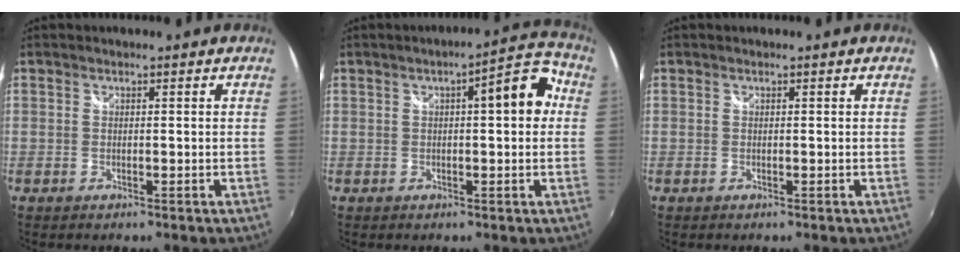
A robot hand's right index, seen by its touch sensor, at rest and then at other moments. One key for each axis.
{"total": 7.9, "fx": 1.3, "fy": 2.0, "fz": 7.6, "tx": -0.097, "ty": 0.028, "tz": 0.023}
{"total": 0.0}